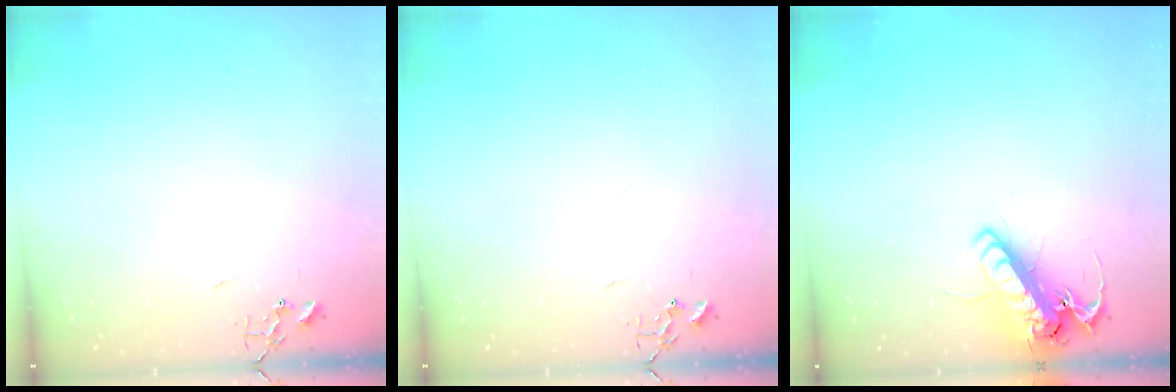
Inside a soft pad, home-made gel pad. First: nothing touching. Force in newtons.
{"total": 0.0}
{"total": 15.3, "press": 15.1, "slide": 2.6}